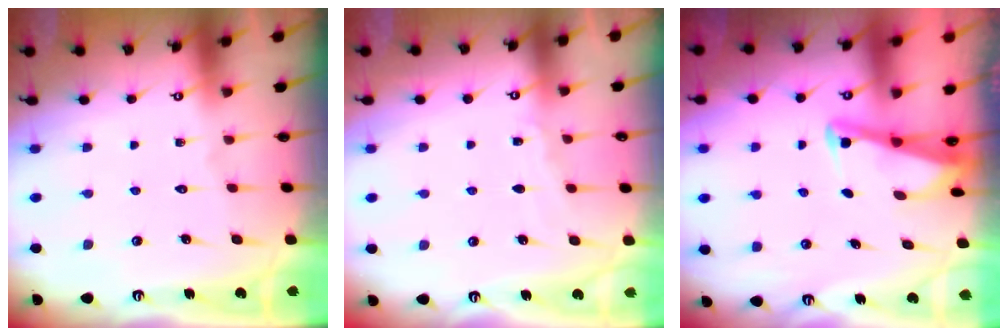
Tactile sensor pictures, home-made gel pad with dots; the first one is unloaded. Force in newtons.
{"total": 4.1, "press": 4.0, "slide": 0.5}
{"total": 2.8, "press": 2.8, "slide": 0.3}